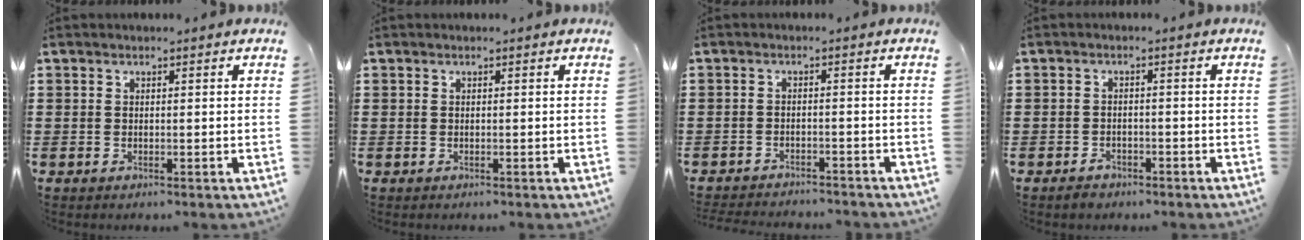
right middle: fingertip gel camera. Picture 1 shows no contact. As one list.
[{"total": 0.0}, {"total": 2.3, "force": [-2.3, 0.1, 0.1], "torque": [-0.008, -0.002, -0.048]}, {"total": 1.6, "force": [-1.4, 0.8, 0.2], "torque": [-0.008, 0.001, -0.031]}]